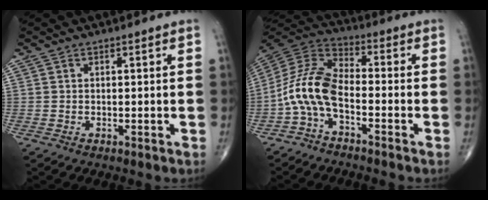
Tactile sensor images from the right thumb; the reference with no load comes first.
{"total": 10.5, "force": [-3.6, 4.8, 8.6], "torque": [-0.183, 0.052, -0.086]}